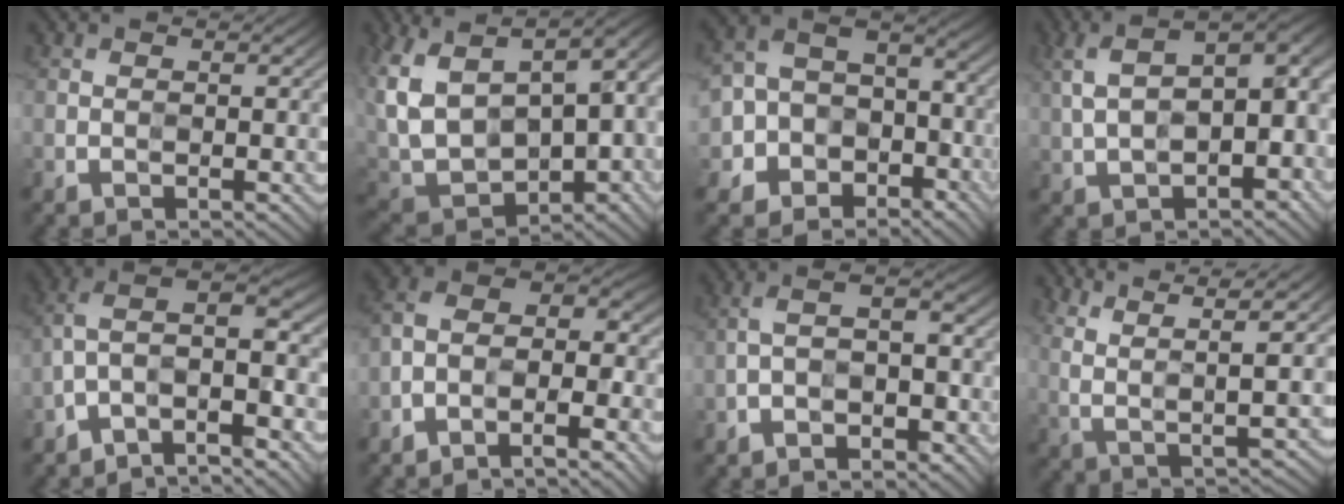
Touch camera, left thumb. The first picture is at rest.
{"total": 19.4, "force": [3.0, 12.5, 14.5], "torque": [-0.313, -0.006, 0.120]}
{"total": 11.0, "force": [-4.9, 8.8, 4.4], "torque": [-0.117, -0.034, -0.096]}
{"total": 12.6, "force": [1.1, 7.0, 10.5], "torque": [-0.188, -0.002, 0.035]}
{"total": 10.7, "force": [-5.1, 3.8, 8.7], "torque": [-0.154, 0.005, -0.089]}
{"total": 7.7, "force": [-4.6, 3.4, 5.1], "torque": [-0.088, -0.001, -0.099]}
{"total": 5.1, "force": [-2.8, 2.2, 3.6], "torque": [-0.063, 0.010, -0.057]}
{"total": 8.7, "force": [4.4, 1.8, 7.3], "torque": [-0.154, 0.004, 0.088]}